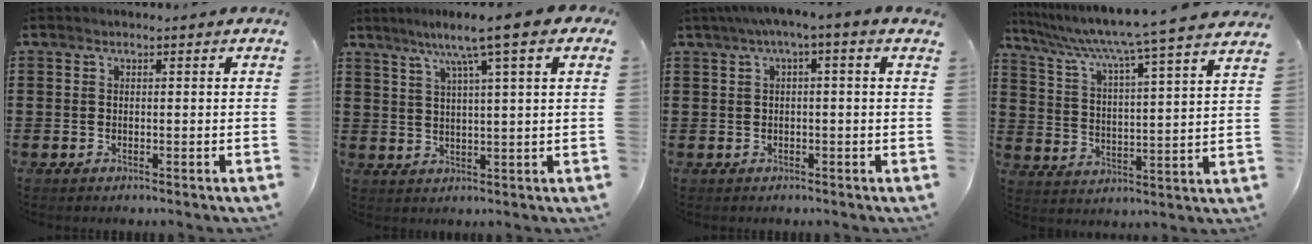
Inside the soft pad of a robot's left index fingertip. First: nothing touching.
{"total": 7.1, "force": [4.2, -0.1, 5.8], "torque": [-0.127, -0.005, 0.067]}
{"total": 2.0, "force": [-0.3, -0.3, 1.9], "torque": [-0.033, -0.002, -0.008]}
{"total": 6.8, "force": [5.9, -1.5, 3.1], "torque": [-0.087, -0.056, 0.089]}